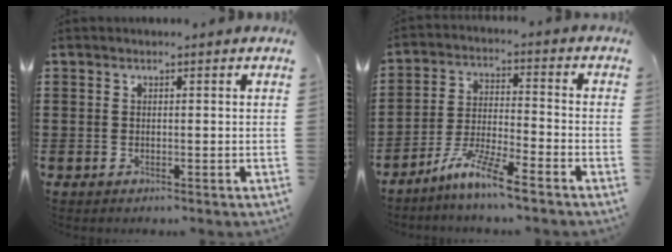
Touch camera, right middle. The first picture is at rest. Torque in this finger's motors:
{"motor_torque": [2.14, 0.00, 0.57, 0.15]}